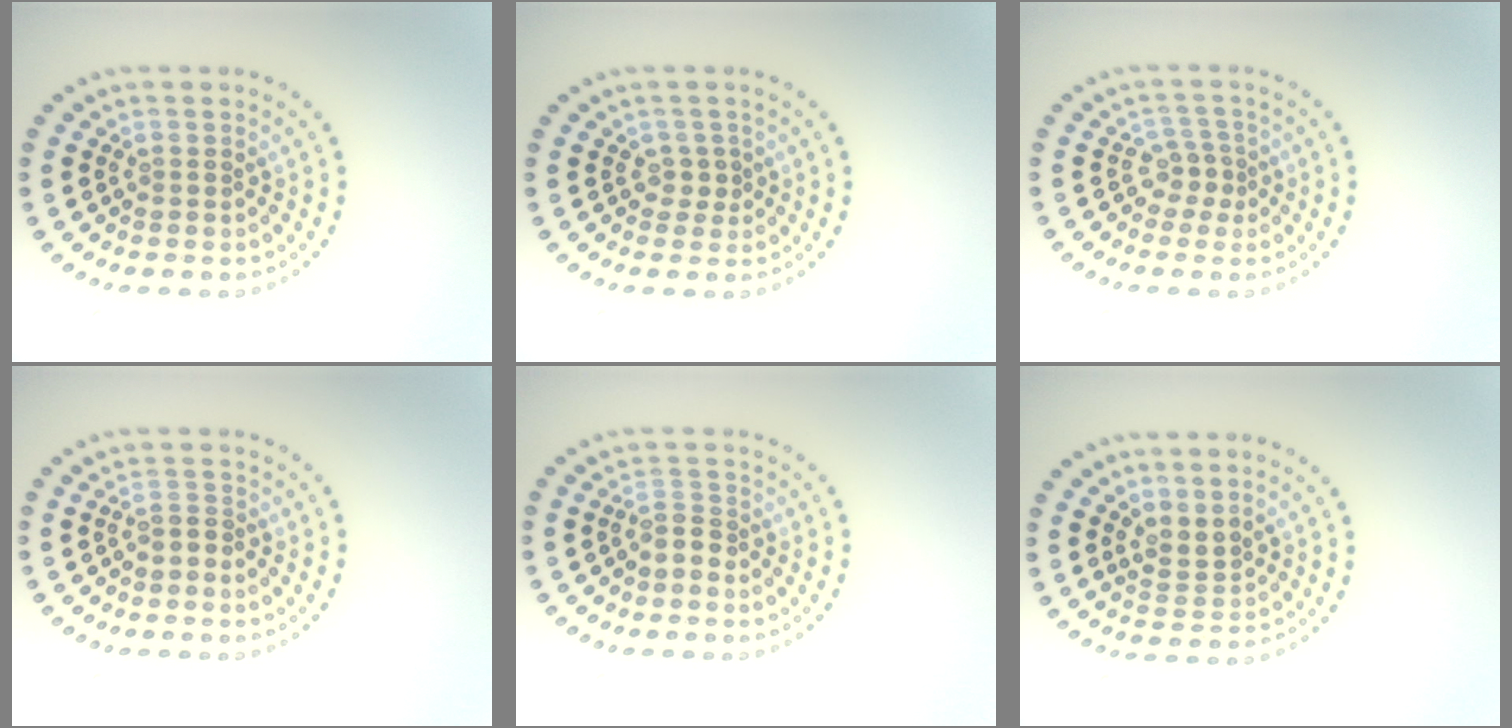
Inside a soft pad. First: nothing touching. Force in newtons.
{"total": 1.1, "press": 0.9, "slide": 0.6}
{"total": 2.0, "press": 1.4, "slide": 1.4}
{"total": 0.8, "press": 0.6, "slide": 0.6}
{"total": 1.7, "press": 1.3, "slide": 1.1}
{"total": 1.8, "press": 1.4, "slide": 1.2}